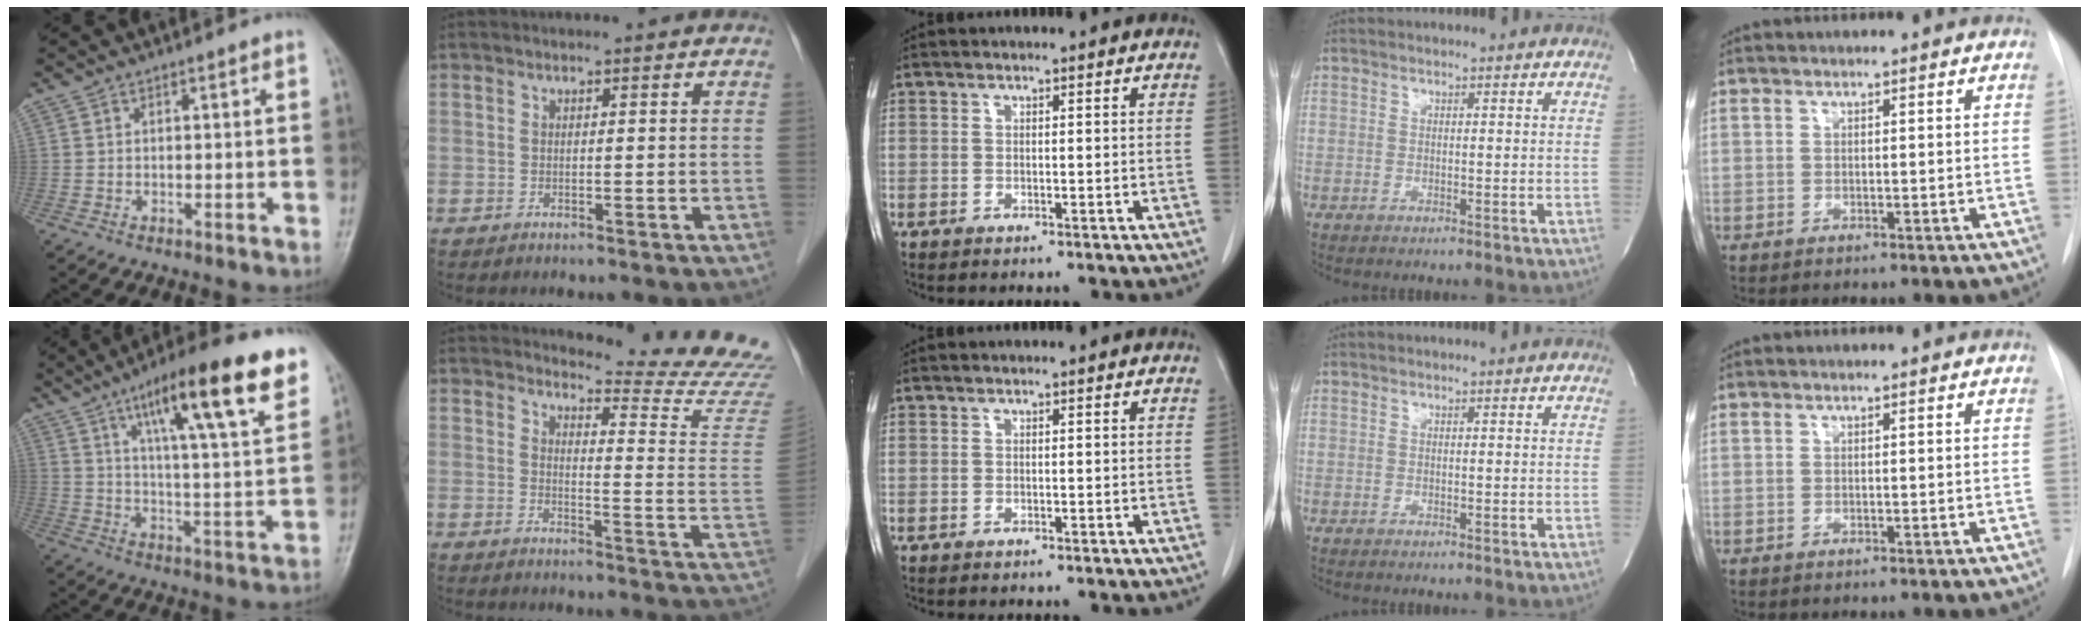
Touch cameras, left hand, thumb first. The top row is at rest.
{"thumb": {"total": 21.2, "force": [12.2, 4.3, 16.9], "torque": [-0.230, -0.034, 0.187]}, "index": {"total": 14.6, "force": [14.3, -2.1, 1.6], "torque": [-0.025, -0.141, 0.155]}}